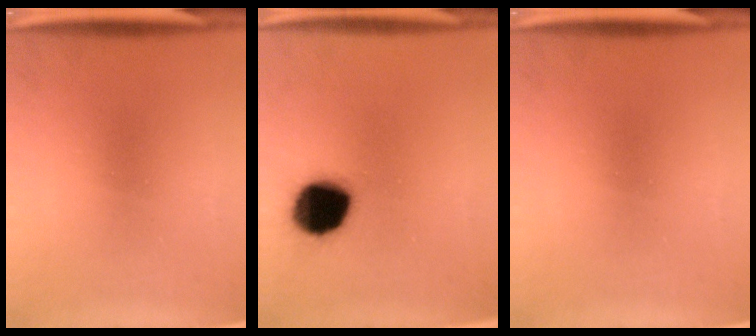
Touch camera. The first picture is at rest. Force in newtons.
{"total": 15.1}
{"total": 0.0}